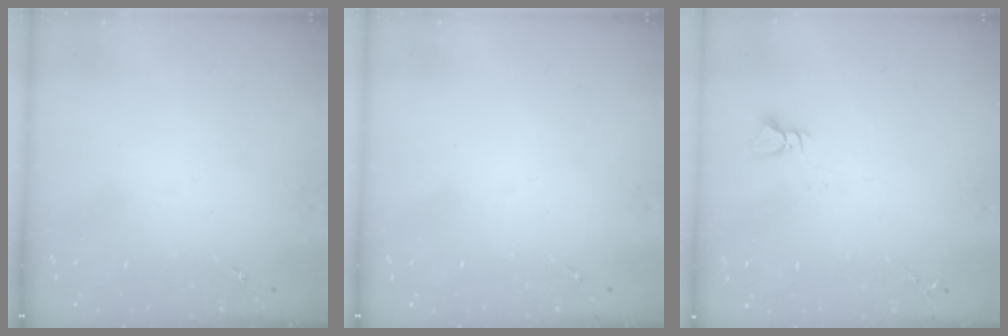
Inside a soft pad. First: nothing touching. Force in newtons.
{"total": 0.0}
{"total": 3.0, "press": 3.0, "slide": 0.3}